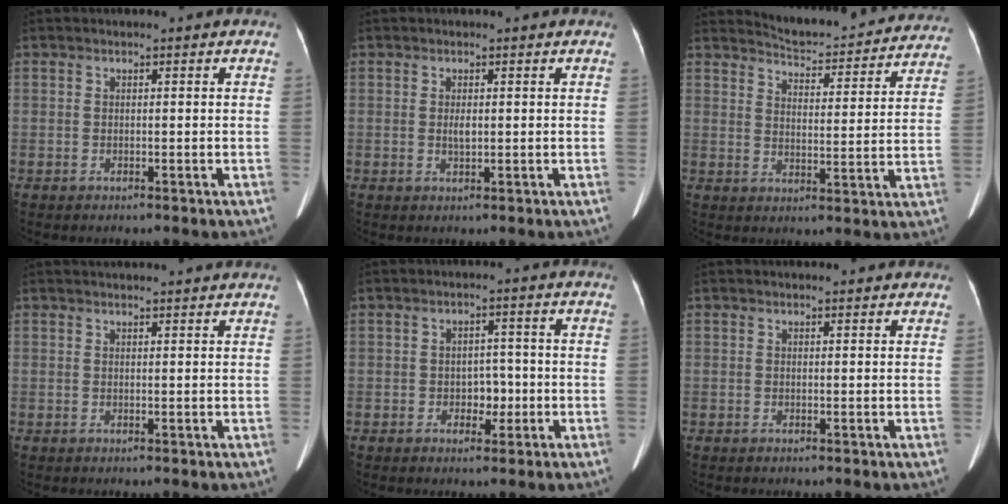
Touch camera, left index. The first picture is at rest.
{"total": 1.3, "force": [0.2, 0.5, 1.2], "torque": [-0.023, -0.001, 0.003]}
{"total": 18.4, "force": [17.6, 3.2, 4.2], "torque": [-0.046, -0.035, 0.210]}
{"total": 7.9, "force": [7.5, 0.5, 2.4], "torque": [-0.027, 0.030, 0.081]}
{"total": 3.3, "force": [-0.9, 2.2, 2.3], "torque": [-0.028, 0.007, -0.010]}
{"total": 2.4, "force": [2.2, 0.7, 0.6], "torque": [-0.009, 0.009, 0.020]}